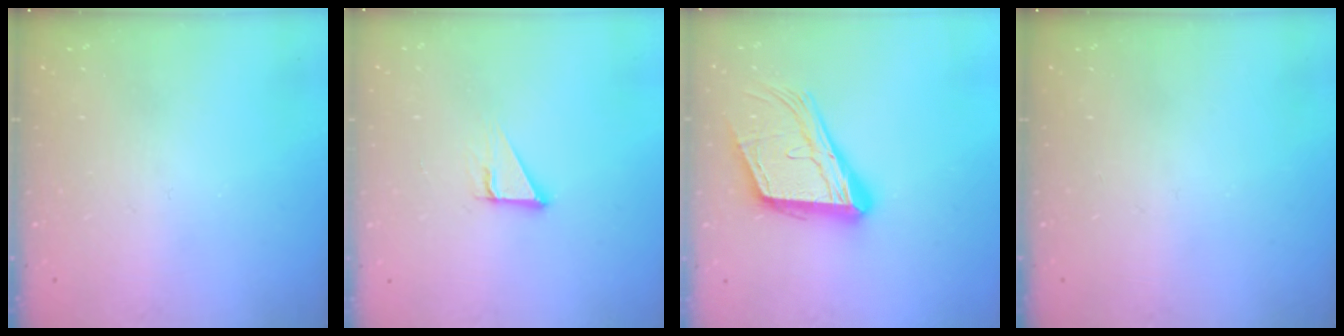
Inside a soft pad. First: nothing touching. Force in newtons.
{"total": 4.0, "press": 4.0, "slide": 0.2}
{"total": 18.7, "press": 18.4, "slide": 3.0}
{"total": 0.0}